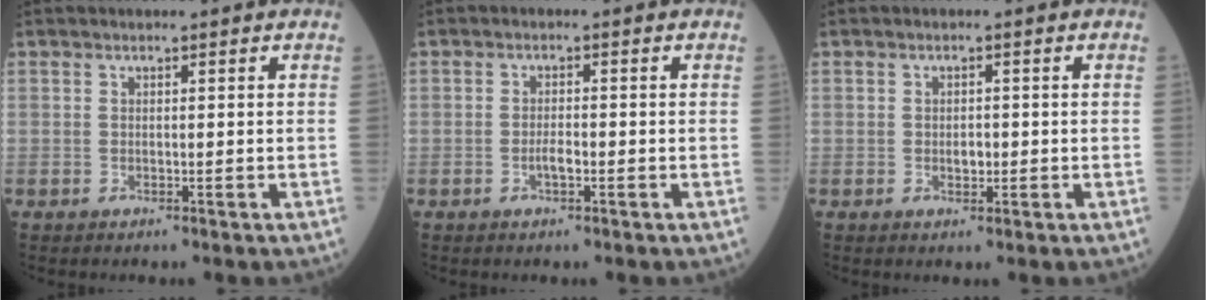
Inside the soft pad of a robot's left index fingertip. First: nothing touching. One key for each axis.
{"total": 1.7, "fx": -0.6, "fy": 0.4, "fz": 1.5, "tx": -0.029, "ty": 0.002, "tz": -0.012}
{"total": 1.5, "fx": -0.2, "fy": 0.9, "fz": 1.1, "tx": -0.021, "ty": 0.001, "tz": 0.000}